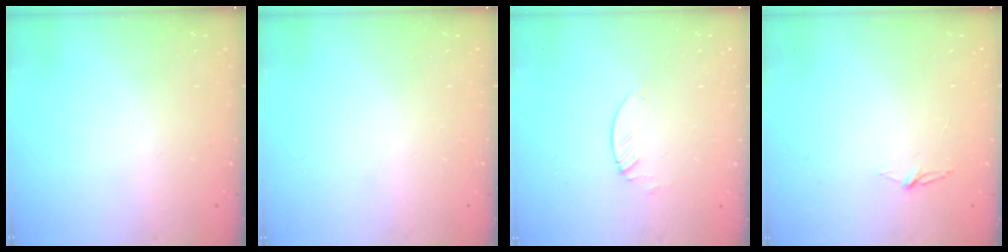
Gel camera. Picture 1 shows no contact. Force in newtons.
{"total": 0.0}
{"total": 1.3, "press": 1.3, "slide": 0.1}
{"total": 3.8, "press": 3.8, "slide": 0.4}